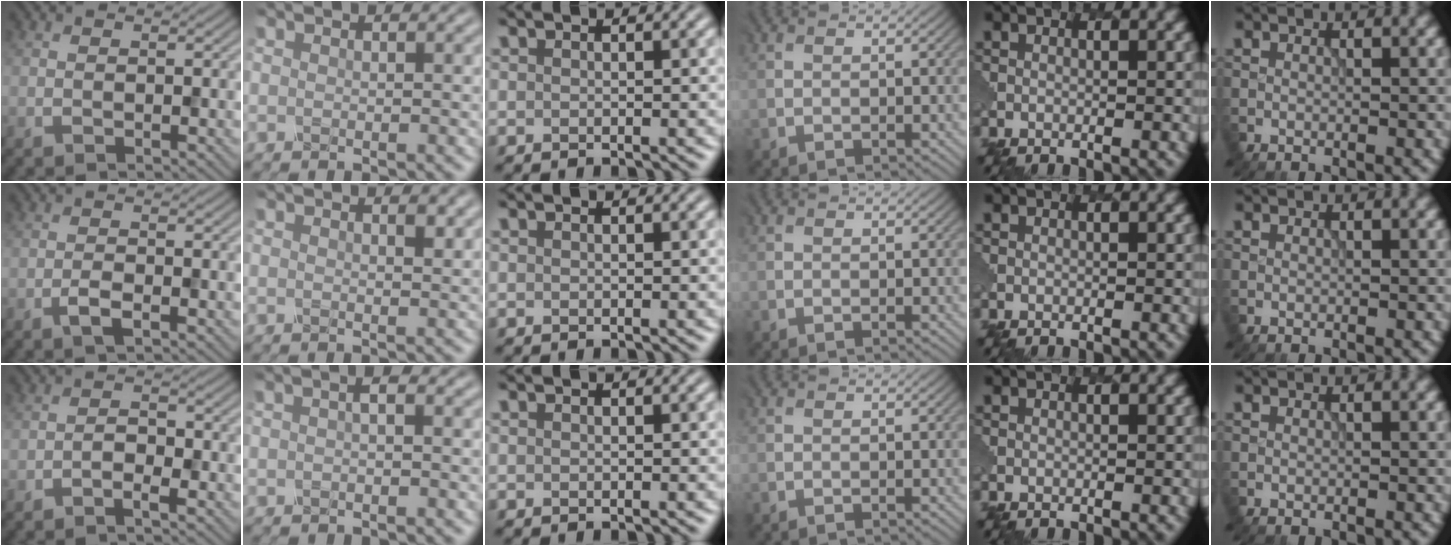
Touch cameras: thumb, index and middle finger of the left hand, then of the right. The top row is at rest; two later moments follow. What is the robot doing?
{"motion": "dispense", "object": "pipette"}